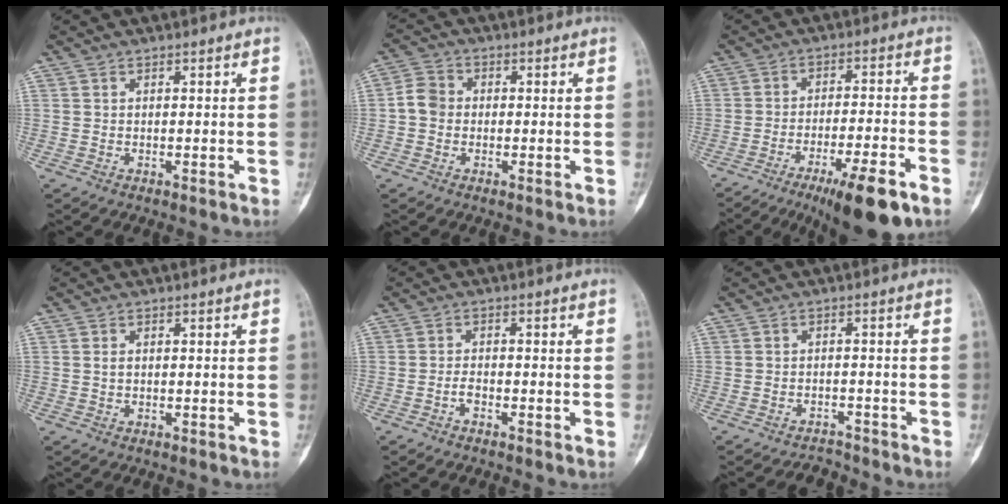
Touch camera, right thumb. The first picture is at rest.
{"total": 4.2, "force": [-0.7, 3.6, 2.1], "torque": [-0.028, 0.011, -0.023]}
{"total": 13.2, "force": [-7.9, 2.3, 10.3], "torque": [-0.162, 0.028, -0.119]}
{"total": 0.8, "force": [0.0, 0.5, 0.6], "torque": [-0.006, 0.001, -0.002]}
{"total": 1.6, "force": [-1.1, 0.7, 1.0], "torque": [-0.018, 0.011, -0.023]}
{"total": 3.1, "force": [-2.8, 1.0, -0.5], "torque": [0.002, 0.021, -0.044]}